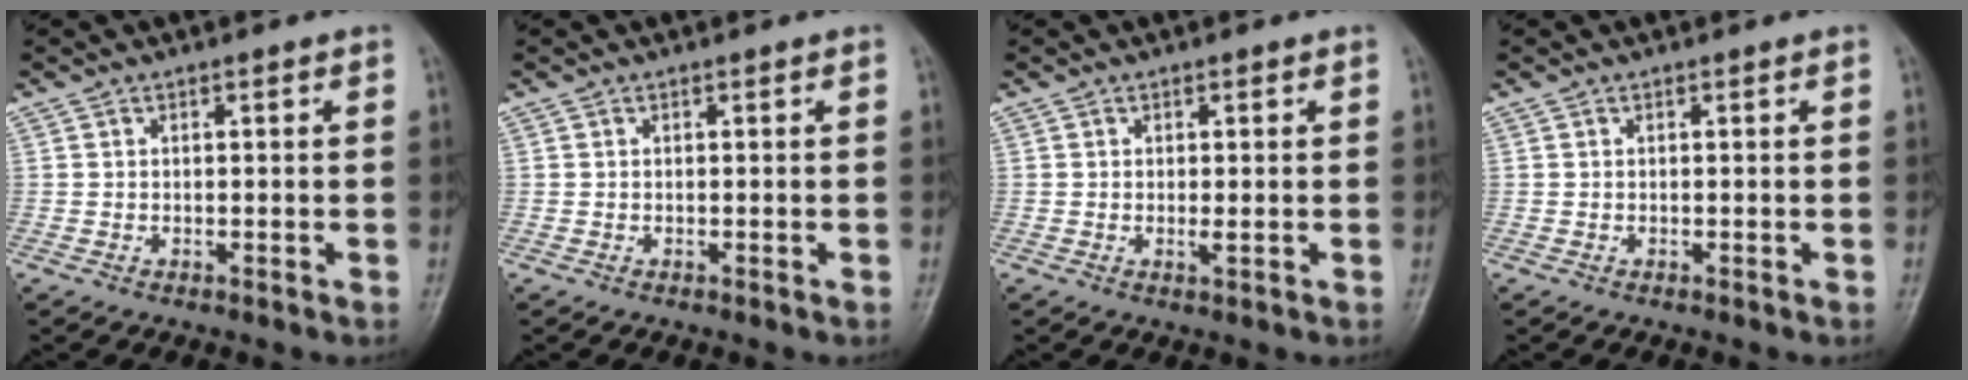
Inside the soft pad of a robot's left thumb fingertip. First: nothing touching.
{"total": 0.0}
{"total": 1.7, "force": [0.1, 0.5, 1.6], "torque": [-0.026, -0.002, 0.003]}
{"total": 0.0}